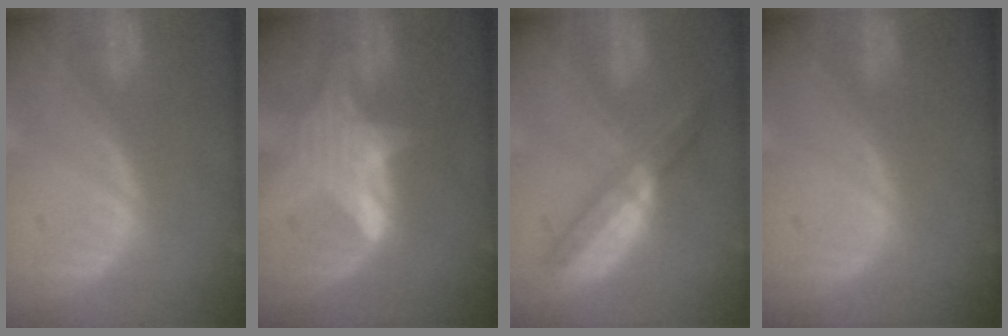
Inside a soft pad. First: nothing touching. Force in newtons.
{"total": 5.8, "press": 5.7, "slide": 0.9}
{"total": 5.6, "press": 5.3, "slide": 2.0}
{"total": 0.0}